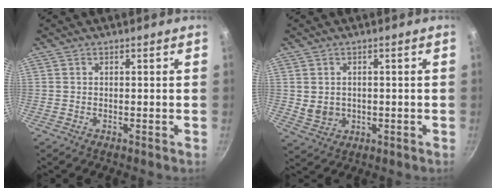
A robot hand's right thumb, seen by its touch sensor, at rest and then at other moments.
{"total": 4.2, "force": [0.0, 3.6, 2.2], "torque": [-0.032, -0.002, 0.011]}